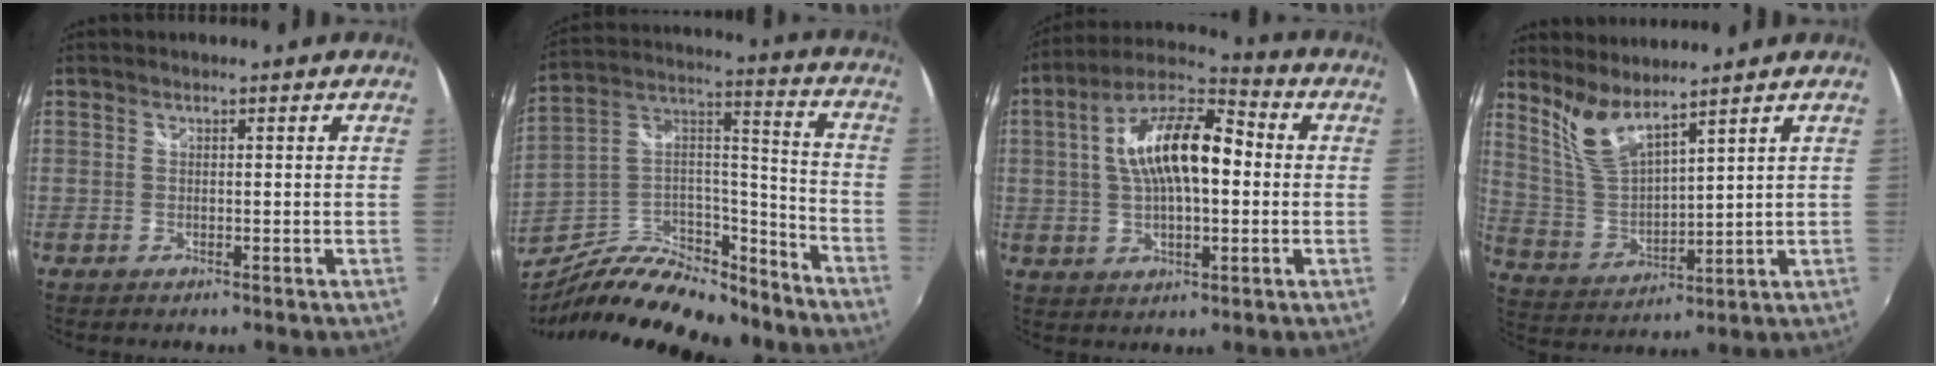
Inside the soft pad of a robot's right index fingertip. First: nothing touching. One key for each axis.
{"total": 22.1, "fx": -17.6, "fy": 8.2, "fz": 10.6, "tx": -0.206, "ty": 0.026, "tz": -0.280}
{"total": 15.7, "fx": 1.3, "fy": 6.8, "fz": 14.1, "tx": -0.254, "ty": 0.025, "tz": 0.014}
{"total": 8.0, "fx": 6.4, "fy": 1.3, "fz": 4.6, "tx": -0.094, "ty": -0.015, "tz": 0.141}